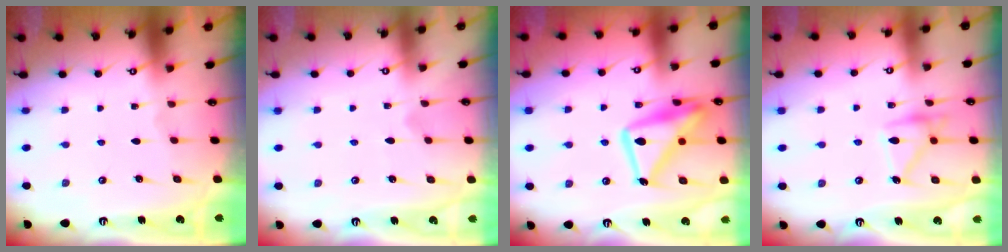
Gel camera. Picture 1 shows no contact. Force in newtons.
{"total": 6.7, "press": 6.7, "slide": 0.4}
{"total": 17.5, "press": 17.4, "slide": 1.6}
{"total": 15.5, "press": 15.4, "slide": 0.9}